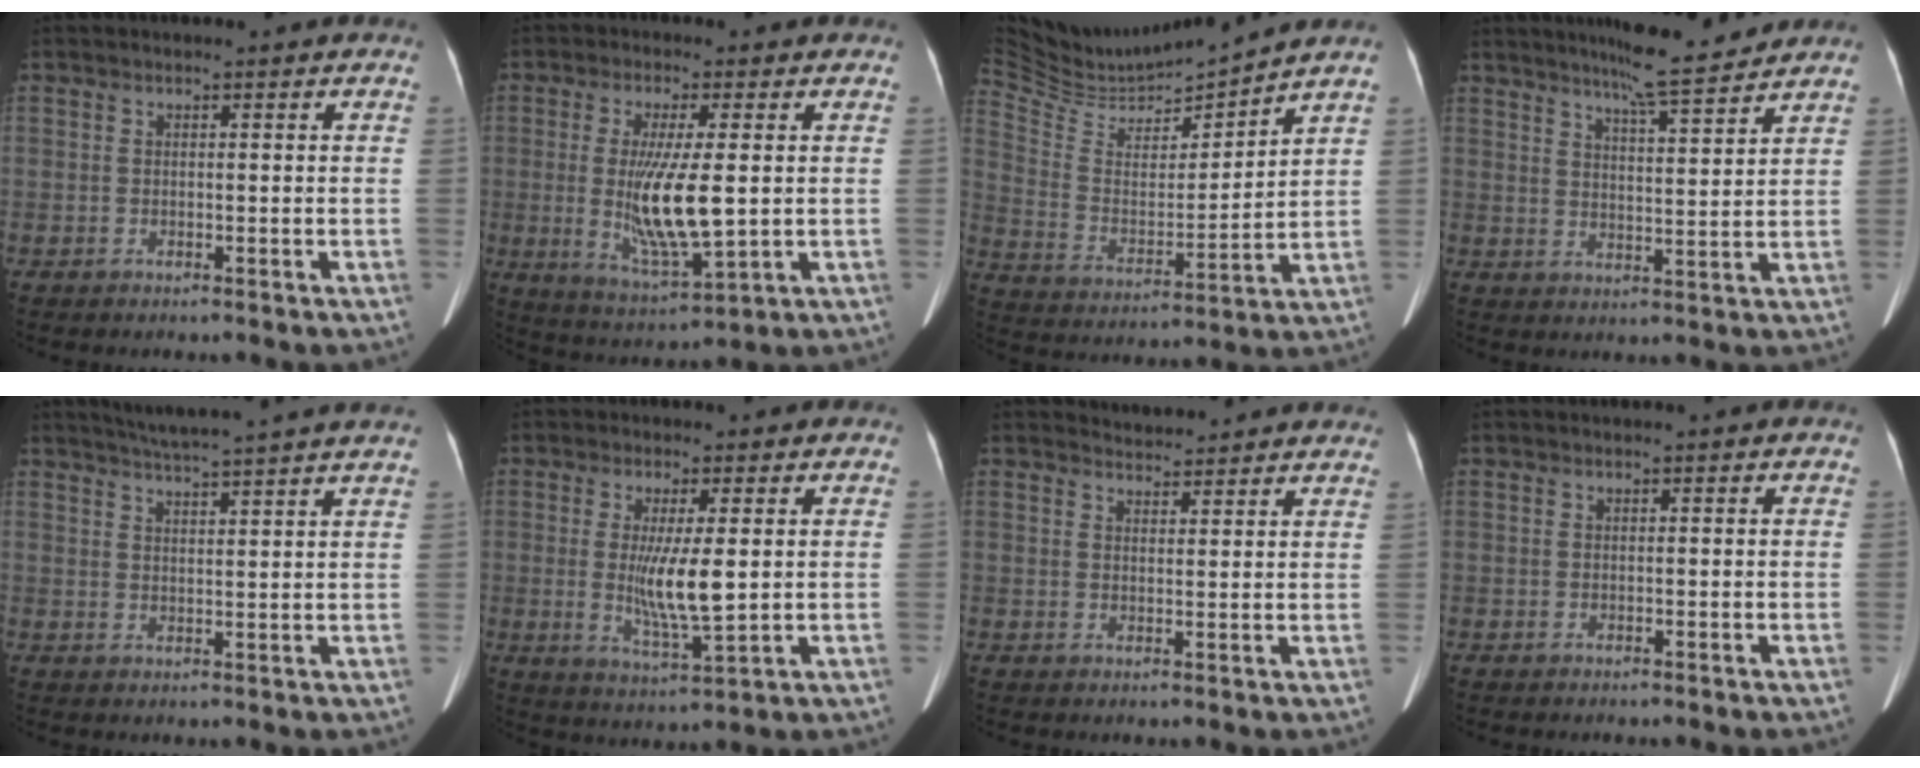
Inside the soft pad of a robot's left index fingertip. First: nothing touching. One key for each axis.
{"total": 10.7, "fx": -1.0, "fy": 1.8, "fz": 10.5, "tx": -0.209, "ty": -0.023, "tz": -0.010}
{"total": 15.0, "fx": 14.6, "fy": -0.2, "fz": 3.6, "tx": -0.092, "ty": -0.011, "tz": 0.276}
{"total": 8.5, "fx": 7.3, "fy": -0.2, "fz": 4.3, "tx": -0.069, "ty": -0.004, "tz": 0.109}
{"total": 12.1, "fx": 10.8, "fy": -1.1, "fz": 5.3, "tx": -0.091, "ty": 0.010, "tz": 0.139}
{"total": 7.6, "fx": -0.6, "fy": 0.9, "fz": 7.5, "tx": -0.148, "ty": -0.023, "tz": -0.003}
{"total": 5.5, "fx": 5.5, "fy": 0.7, "fz": 0.3, "tx": -0.006, "ty": 0.015, "tz": 0.059}
{"total": 0.0}